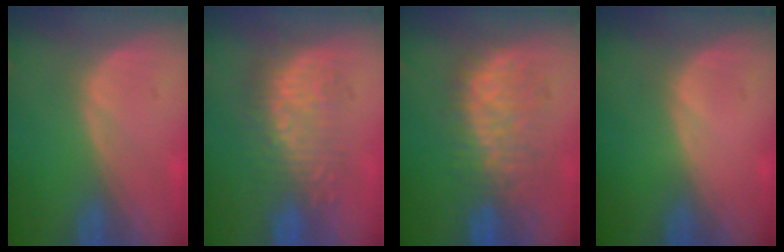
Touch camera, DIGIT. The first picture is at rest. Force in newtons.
{"total": 8.9, "press": 8.7, "slide": 2.0}
{"total": 9.4, "press": 8.9, "slide": 3.0}
{"total": 0.0}